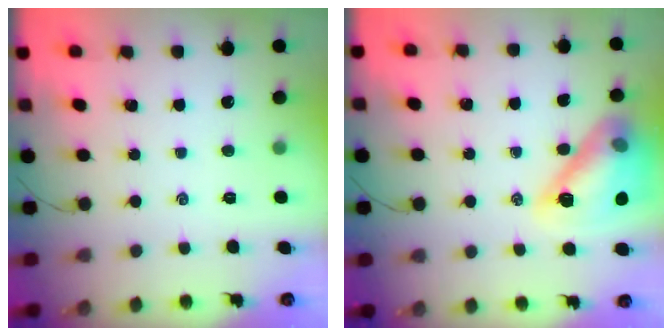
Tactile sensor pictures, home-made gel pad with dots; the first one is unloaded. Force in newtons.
{"total": 17.6, "press": 17.5, "slide": 2.0}